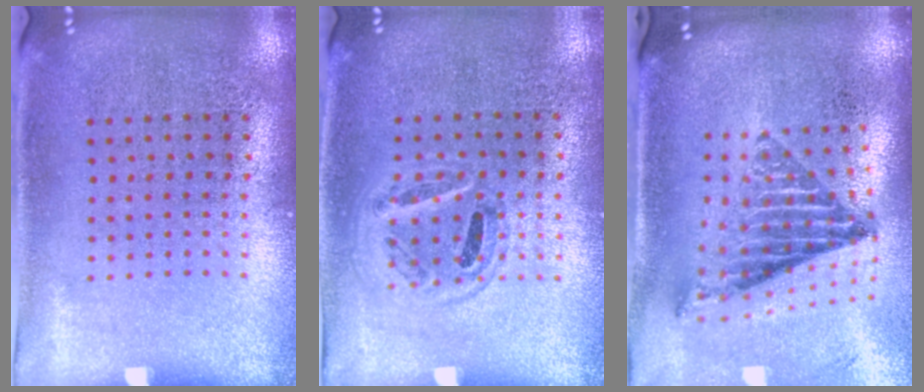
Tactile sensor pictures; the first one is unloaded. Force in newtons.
{"total": 0.9, "press": 0.8, "slide": 0.3}
{"total": 1.5, "press": 1.3, "slide": 0.9}